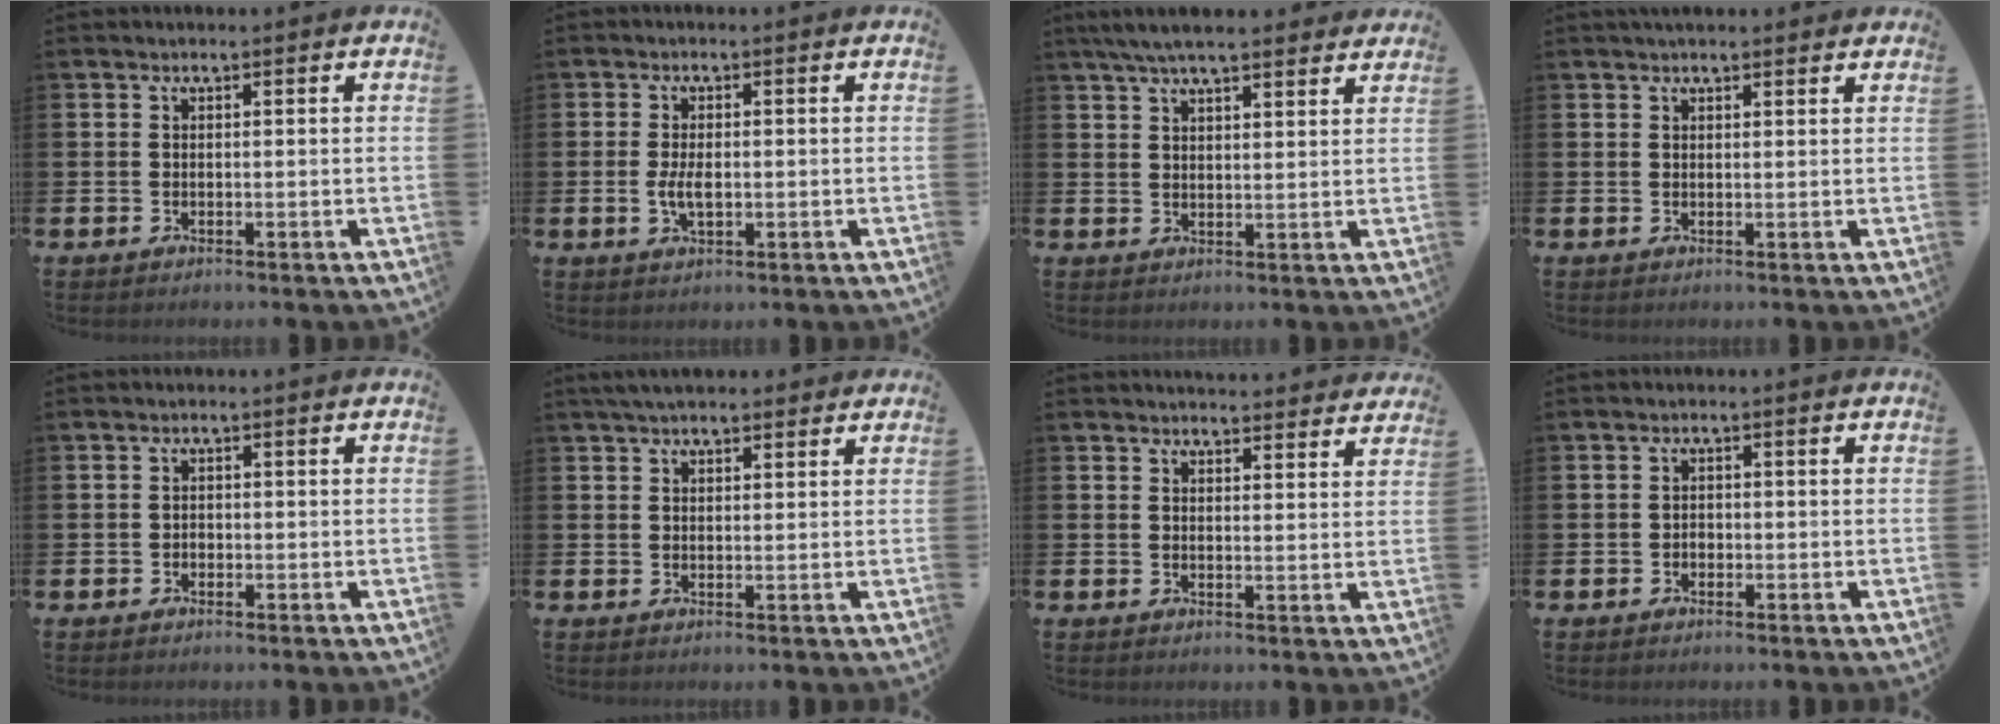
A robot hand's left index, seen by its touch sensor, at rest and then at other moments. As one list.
[{"total": 3.1, "force": [-0.2, 1.5, 2.7], "torque": [-0.040, -0.001, -0.006]}, {"total": 5.7, "force": [5.1, 1.0, 2.2], "torque": [-0.050, -0.012, 0.093]}, {"total": 1.7, "force": [1.6, 0.3, 0.3], "torque": [0.004, -0.005, 0.027]}, {"total": 0.8, "force": [-0.5, 0.6, 0.1], "torque": [-0.008, 0.004, -0.010]}, {"total": 3.5, "force": [3.1, 1.0, 1.3], "torque": [-0.025, -0.004, 0.056]}, {"total": 3.4, "force": [3.4, 0.3, -0.1], "torque": [0.008, -0.024, 0.060]}, {"total": 1.0, "force": [-0.5, 0.8, 0.3], "torque": [-0.003, 0.001, -0.012]}]